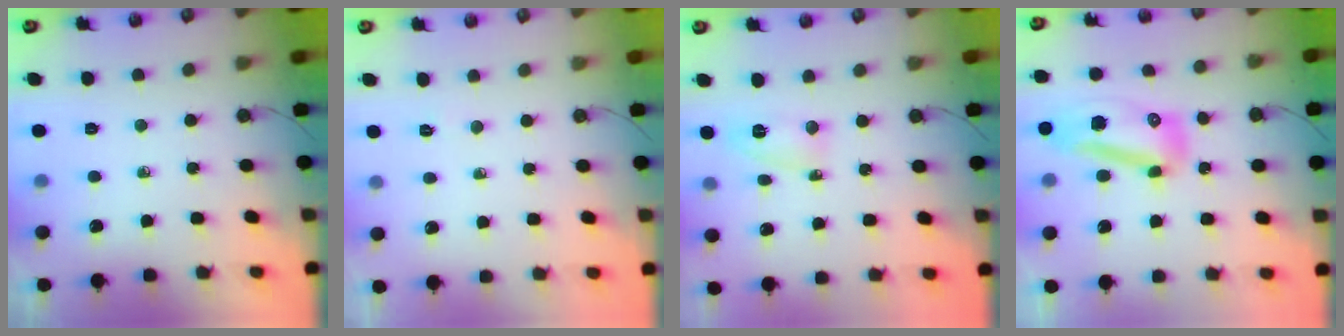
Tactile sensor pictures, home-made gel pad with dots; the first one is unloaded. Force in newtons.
{"total": 18.9, "press": 4.1, "slide": 18.4}
{"total": 4.0, "press": 3.7, "slide": 1.7}
{"total": 10.6, "press": 10.6, "slide": 0.8}